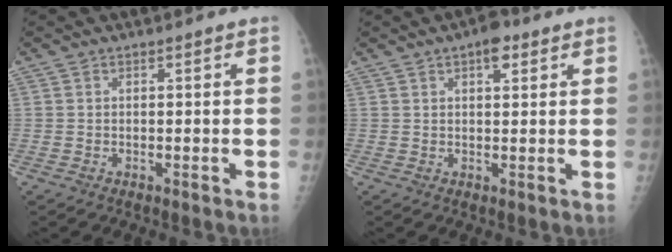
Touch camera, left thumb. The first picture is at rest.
{"total": 4.0, "force": [2.2, 1.8, 2.8], "torque": [-0.029, -0.005, 0.028]}